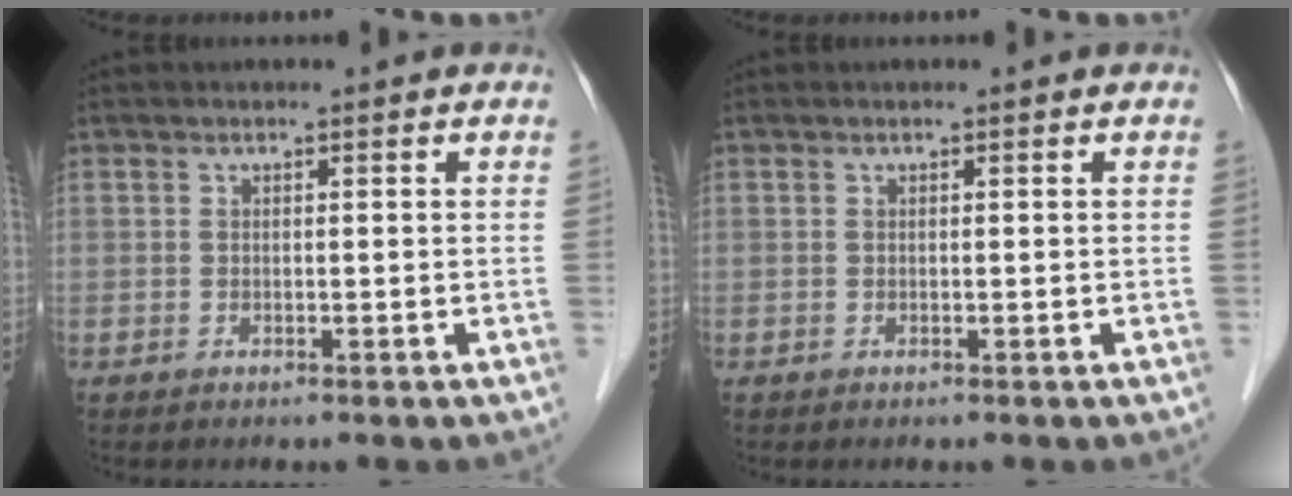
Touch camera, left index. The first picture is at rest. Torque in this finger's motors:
{"motor_torque": [-0.02, 0.02, 0.00, 0.00]}